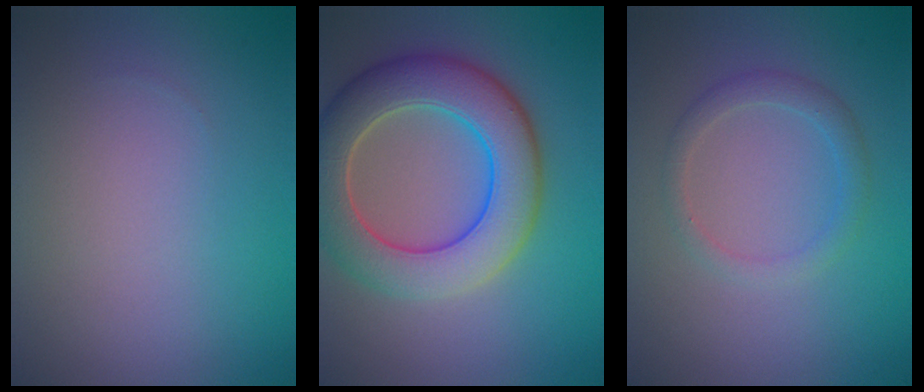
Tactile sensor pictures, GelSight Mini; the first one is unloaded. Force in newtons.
{"total": 8.5, "press": 8.4, "slide": 0.6}
{"total": 1.9, "press": 1.9, "slide": 0.0}